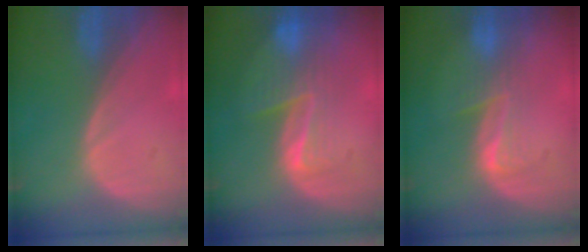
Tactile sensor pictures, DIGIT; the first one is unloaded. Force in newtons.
{"total": 8.3, "press": 7.1, "slide": 4.4}
{"total": 4.0, "press": 3.7, "slide": 1.6}